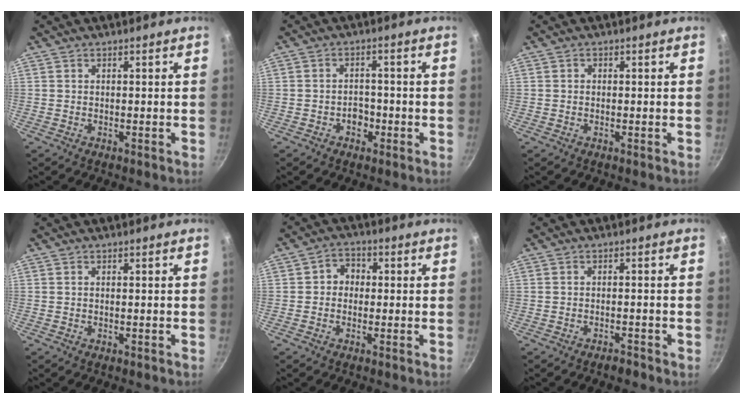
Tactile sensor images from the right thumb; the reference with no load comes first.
{"total": 3.2, "force": [-1.4, 2.4, 1.5], "torque": [-0.002, 0.017, -0.020]}
{"total": 0.5, "force": [0.0, 0.5, 0.2], "torque": [-0.003, 0.003, -0.001]}
{"total": 0.0}
{"total": 4.1, "force": [-0.1, 3.6, 2.0], "torque": [-0.006, 0.010, -0.011]}
{"total": 2.0, "force": [-1.6, 0.6, 1.0], "torque": [-0.017, 0.017, -0.019]}